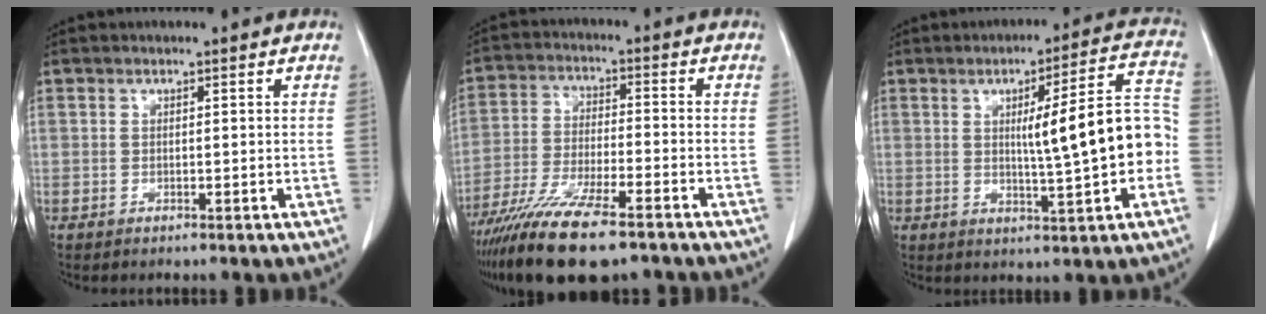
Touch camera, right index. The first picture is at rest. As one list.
[{"total": 15.6, "force": [-11.5, 2.6, 10.2], "torque": [-0.203, -0.043, -0.199]}, {"total": 12.3, "force": [-0.8, 0.8, 12.2], "torque": [-0.166, 0.023, -0.006]}]